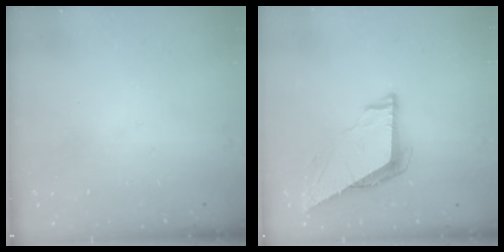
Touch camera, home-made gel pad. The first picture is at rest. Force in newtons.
{"total": 7.5, "press": 7.5, "slide": 0.5}